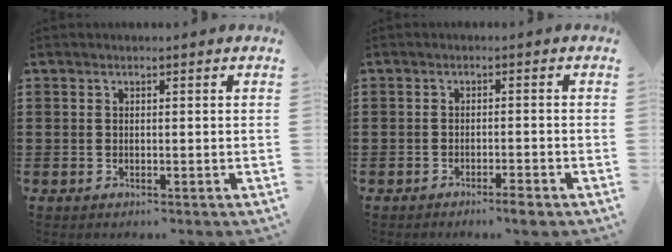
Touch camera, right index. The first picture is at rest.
{"total": 1.9, "force": [-1.7, 0.0, 0.9], "torque": [-0.018, -0.003, -0.031]}